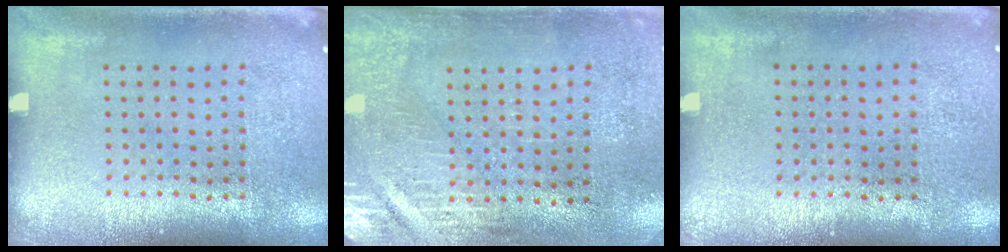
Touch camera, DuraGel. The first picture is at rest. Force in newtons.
{"total": 2.9, "press": 2.5, "slide": 1.5}
{"total": 0.0}